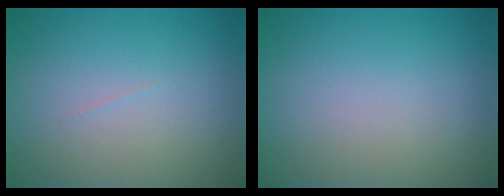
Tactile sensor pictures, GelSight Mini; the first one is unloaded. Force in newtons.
{"total": 0.0}